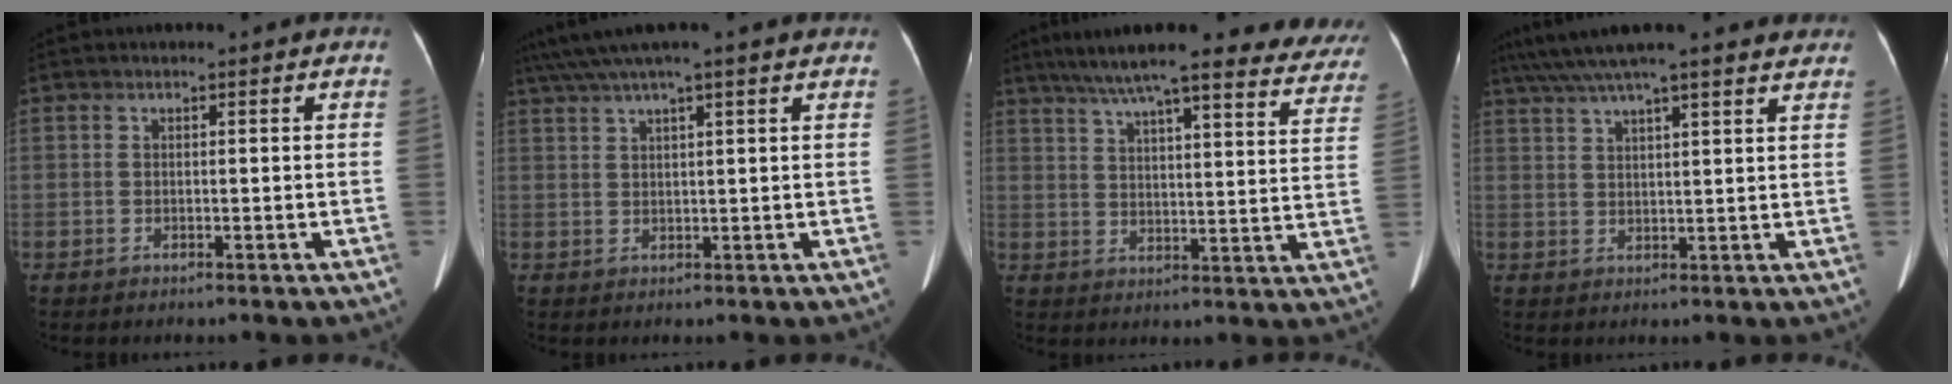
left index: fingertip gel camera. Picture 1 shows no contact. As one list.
[{"total": 9.3, "force": [7.4, -0.3, 5.7], "torque": [-0.107, 0.043, 0.109]}, {"total": 27.6, "force": [24.0, 4.5, 12.8], "torque": [-0.202, -0.016, 0.293]}, {"total": 17.1, "force": [14.8, 1.3, 8.4], "torque": [-0.148, 0.048, 0.202]}]